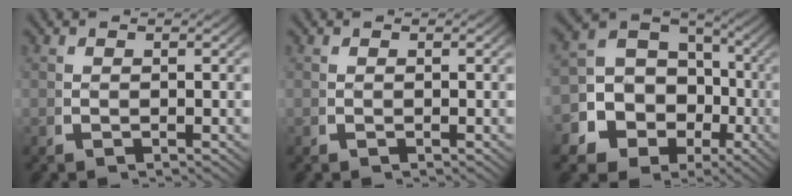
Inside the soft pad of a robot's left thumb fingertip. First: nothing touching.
{"total": 0.0}
{"total": 12.4, "force": [-1.7, 10.7, 6.1], "torque": [-0.142, -0.039, -0.026]}